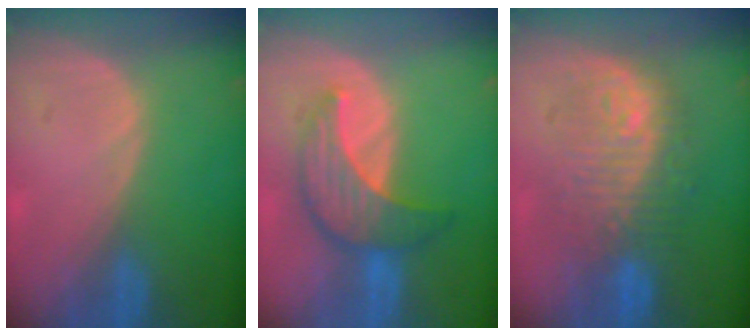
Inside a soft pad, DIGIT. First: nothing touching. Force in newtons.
{"total": 7.5, "press": 7.4, "slide": 1.2}
{"total": 9.6, "press": 9.6, "slide": 0.7}